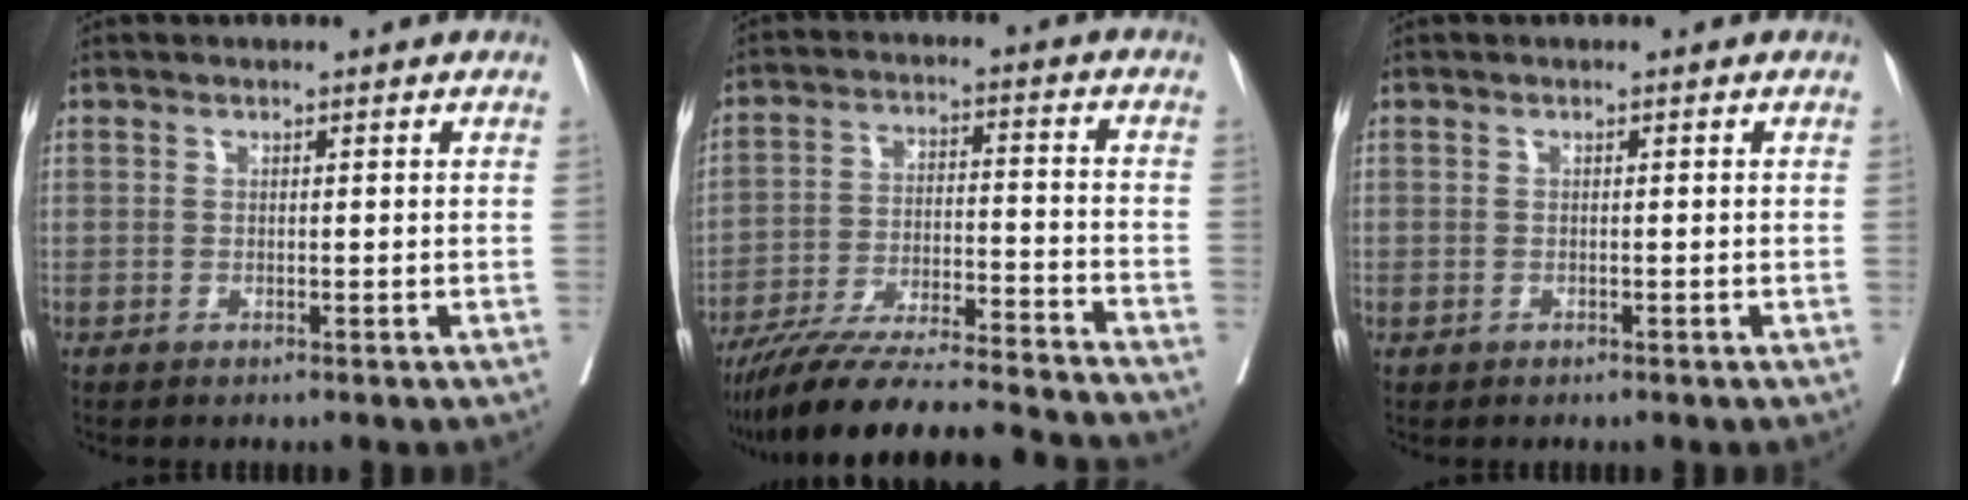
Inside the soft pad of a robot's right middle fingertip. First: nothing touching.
{"total": 20.8, "force": [-19.0, 0.5, 8.4], "torque": [-0.141, -0.020, -0.300]}
{"total": 0.0}